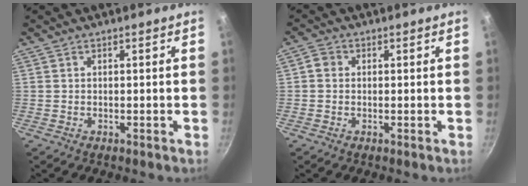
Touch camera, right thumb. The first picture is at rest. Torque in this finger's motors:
{"motor_torque": [-0.13, -0.05, 0.27, -0.24, 0.00]}